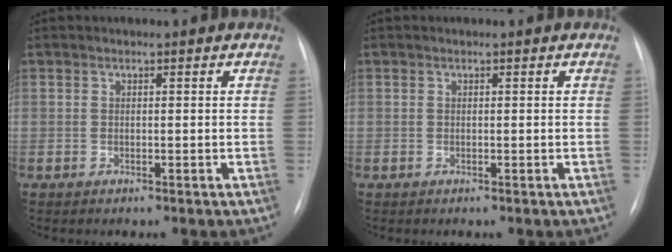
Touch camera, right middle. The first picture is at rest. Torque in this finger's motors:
{"motor_torque": [0.00, 0.00, 0.00, -0.03]}